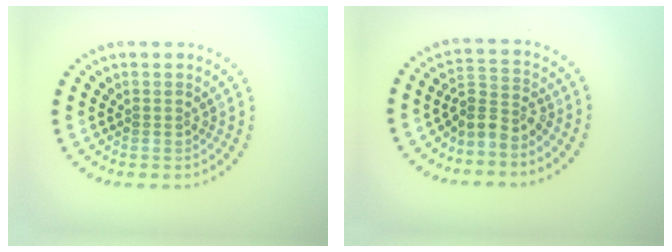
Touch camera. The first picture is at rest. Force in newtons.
{"total": 2.8, "press": 2.1, "slide": 1.9}